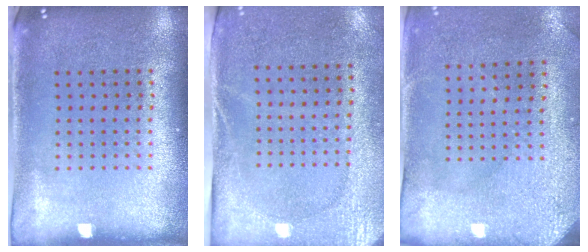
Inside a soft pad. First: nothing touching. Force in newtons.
{"total": 2.7, "press": 2.2, "slide": 1.5}
{"total": 3.0, "press": 2.5, "slide": 1.7}